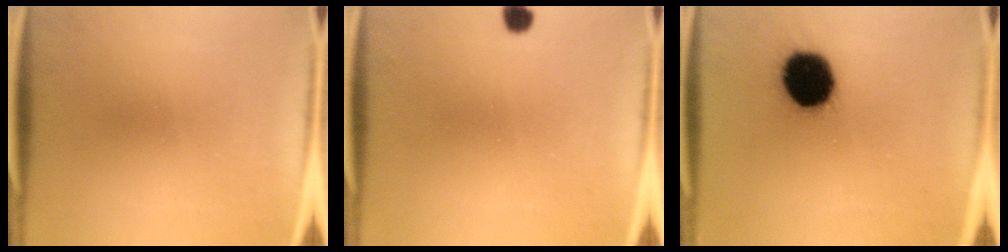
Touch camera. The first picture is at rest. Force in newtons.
{"total": 2.0}
{"total": 18.1}